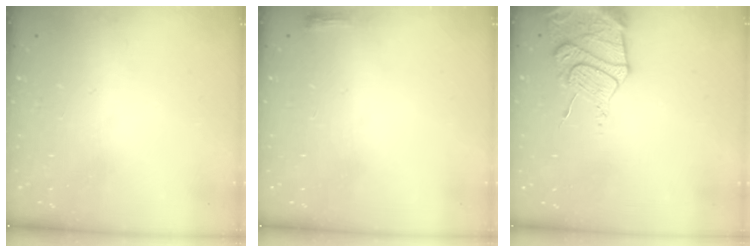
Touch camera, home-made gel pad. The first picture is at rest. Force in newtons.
{"total": 2.6, "press": 2.5, "slide": 0.6}
{"total": 13.5, "press": 13.4, "slide": 1.0}